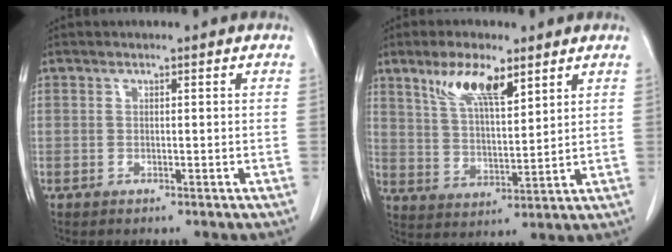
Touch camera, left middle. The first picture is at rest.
{"total": 8.9, "force": [5.5, 2.3, 6.6], "torque": [-0.130, 0.003, 0.108]}